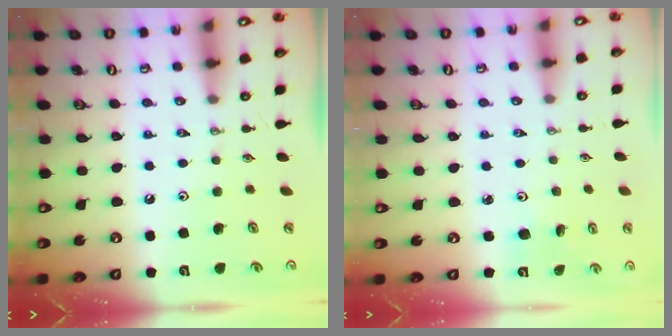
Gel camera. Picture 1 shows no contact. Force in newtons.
{"total": 4.7, "press": 4.7, "slide": 0.4}